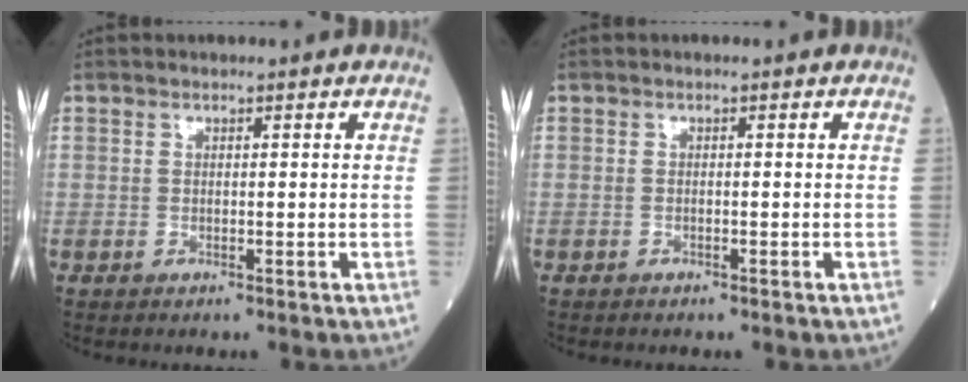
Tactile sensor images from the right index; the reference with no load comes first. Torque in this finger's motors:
{"motor_torque": [-0.40, -0.19, 0.14, 0.02]}